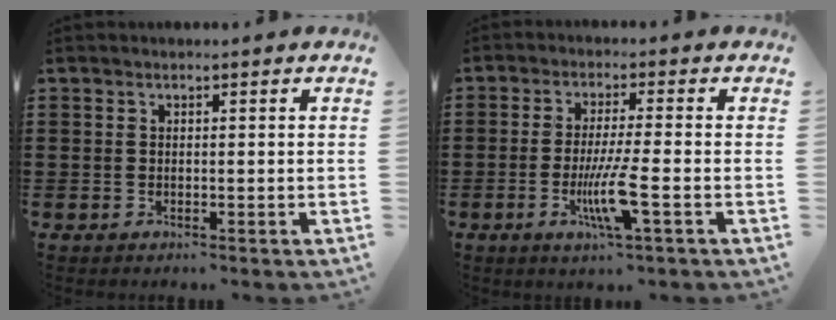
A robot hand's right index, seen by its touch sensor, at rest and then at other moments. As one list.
[{"total": 7.4, "force": [-2.3, 0.4, 7.0], "torque": [-0.144, -0.024, -0.046]}]